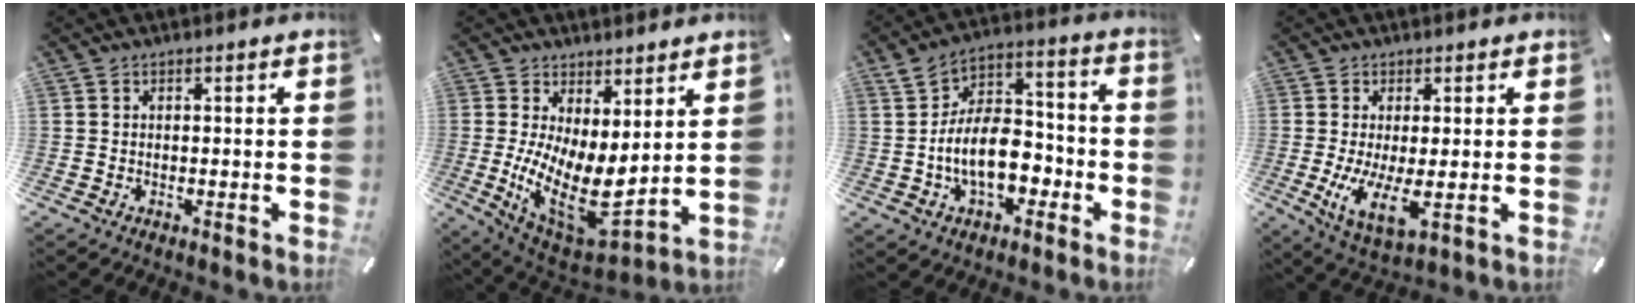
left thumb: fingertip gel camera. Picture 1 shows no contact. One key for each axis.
{"total": 14.1, "fx": 1.2, "fy": 6.9, "fz": 12.3, "tx": -0.214, "ty": -0.041, "tz": 0.041}
{"total": 14.2, "fx": -3.0, "fy": 9.1, "fz": 10.5, "tx": -0.175, "ty": 0.019, "tz": -0.054}
{"total": 9.1, "fx": -0.6, "fy": 3.3, "fz": 8.4, "tx": -0.163, "ty": -0.032, "tz": -0.007}